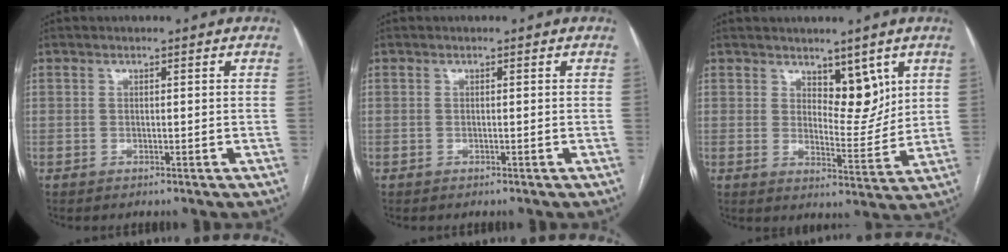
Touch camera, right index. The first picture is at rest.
{"total": 0.0}
{"total": 6.3, "force": [3.7, 2.9, 4.3], "torque": [-0.056, -0.010, 0.063]}